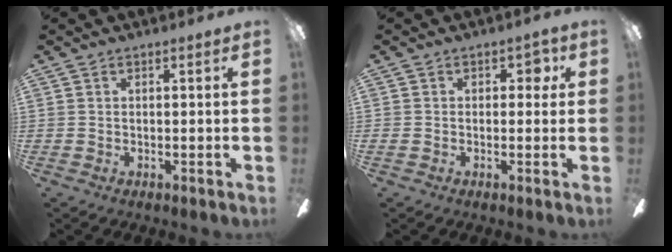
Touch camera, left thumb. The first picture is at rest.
{"total": 3.0, "force": [0.3, 2.1, 2.1], "torque": [-0.027, 0.007, 0.000]}